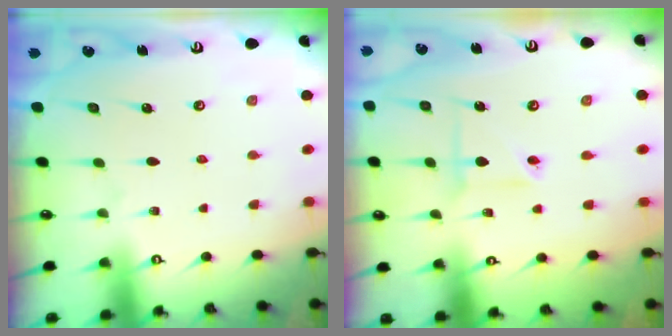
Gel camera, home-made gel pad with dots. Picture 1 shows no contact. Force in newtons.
{"total": 3.5, "press": 3.3, "slide": 1.3}